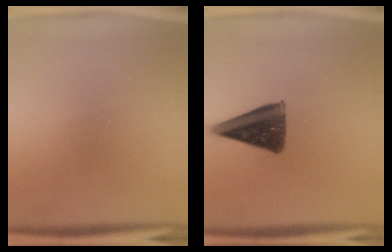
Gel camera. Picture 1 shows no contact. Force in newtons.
{"total": 10.9}